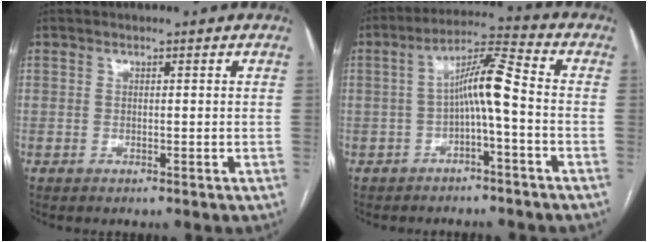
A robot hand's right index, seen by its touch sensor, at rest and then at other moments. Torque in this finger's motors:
{"motor_torque": [1.12, -0.02, 0.53, 0.15]}